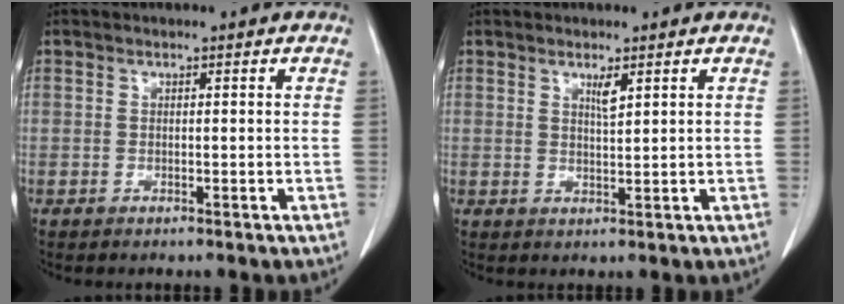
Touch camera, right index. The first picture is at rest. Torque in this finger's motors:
{"motor_torque": [0.04, -0.01, 0.00, 0.02]}